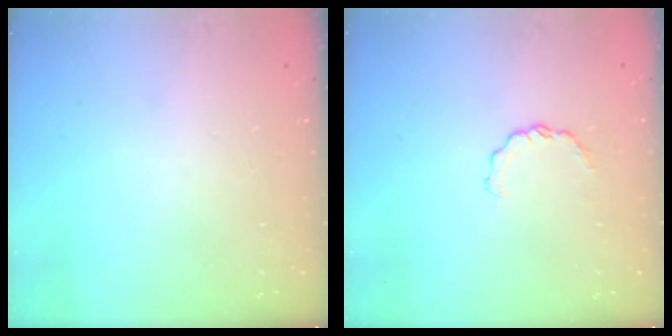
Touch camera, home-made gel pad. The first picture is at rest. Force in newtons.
{"total": 3.1, "press": 3.1, "slide": 0.3}